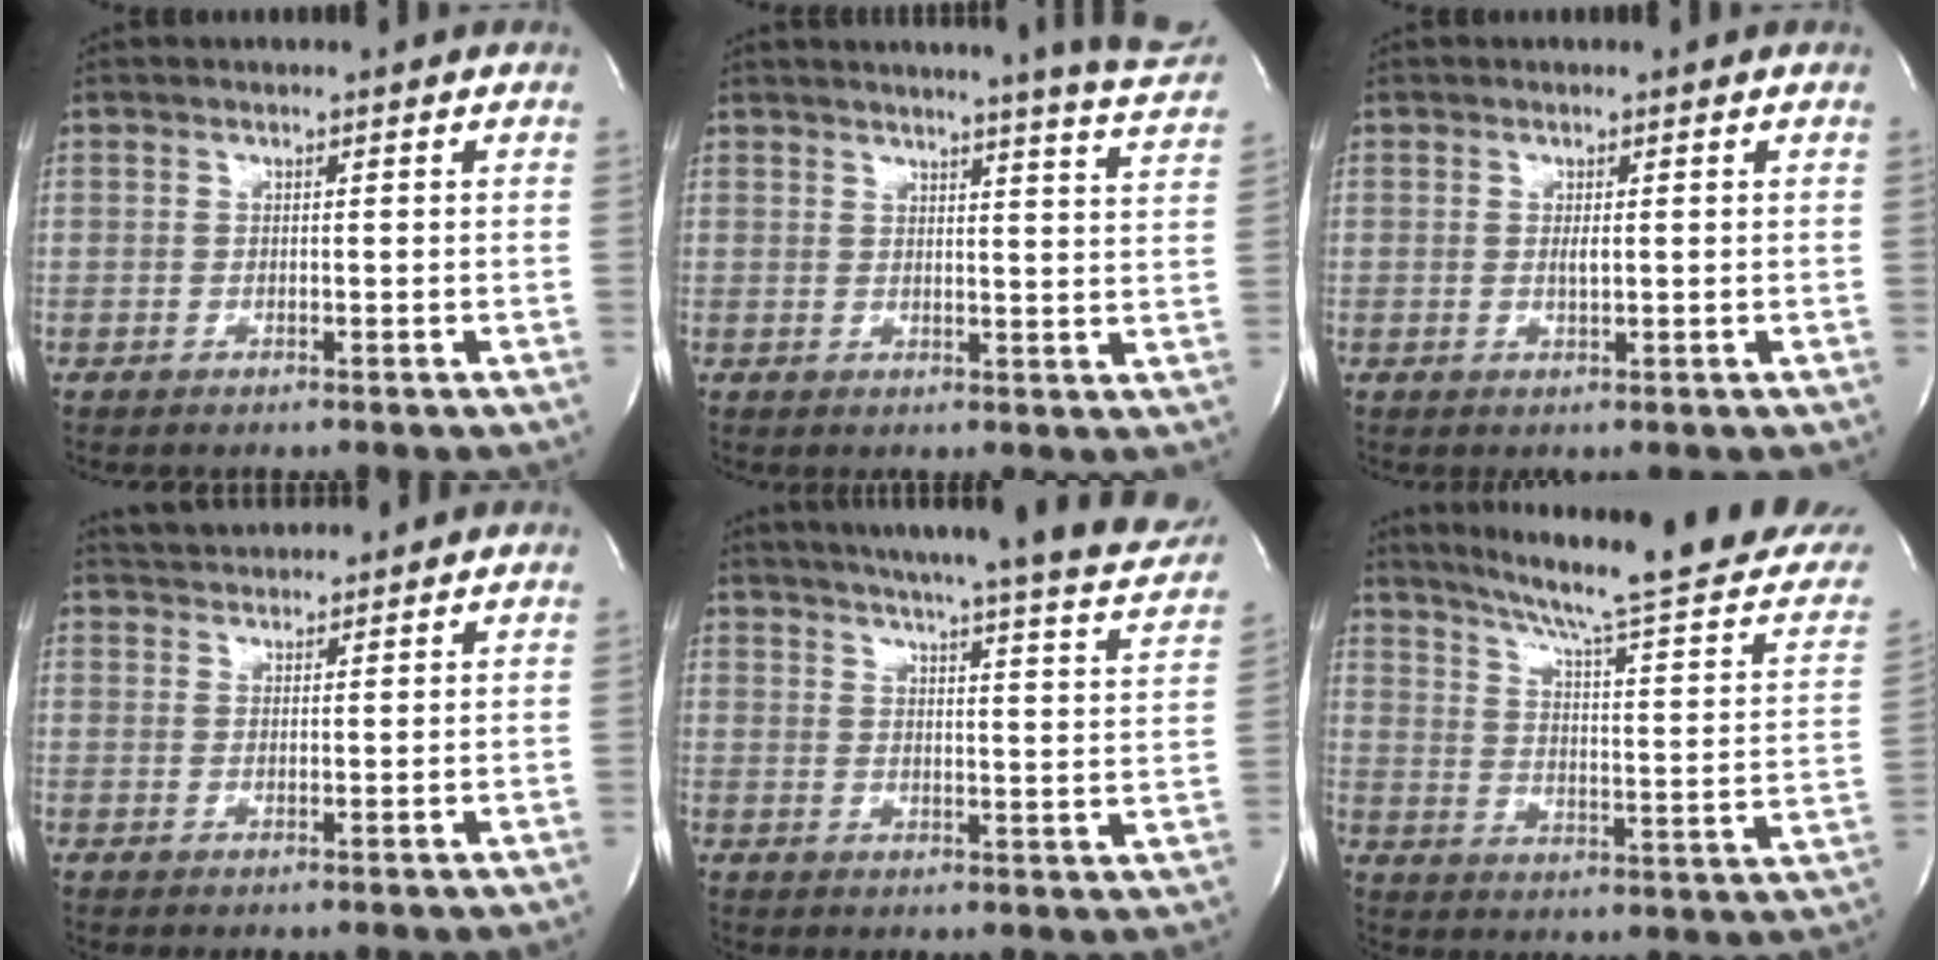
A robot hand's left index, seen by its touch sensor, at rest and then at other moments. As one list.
[{"total": 12.2, "force": [11.5, -1.2, 3.9], "torque": [-0.055, -0.069, 0.116]}, {"total": 1.1, "force": [0.0, 0.1, 1.1], "torque": [-0.026, -0.006, 0.001]}, {"total": 4.7, "force": [4.6, 0.7, 0.6], "torque": [-0.017, 0.027, 0.078]}, {"total": 25.6, "force": [23.2, 1.5, 10.7], "torque": [-0.160, -0.065, 0.275]}, {"total": 25.7, "force": [22.2, 0.5, 12.9], "torque": [-0.196, -0.067, 0.291]}]